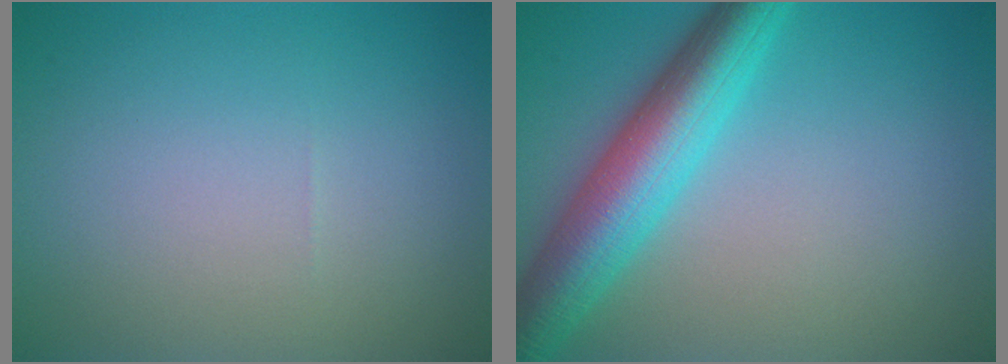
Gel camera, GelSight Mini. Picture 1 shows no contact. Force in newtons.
{"total": 7.5, "press": 7.5, "slide": 0.2}